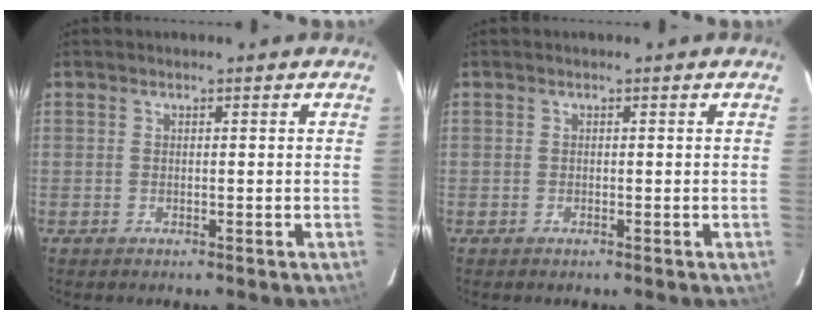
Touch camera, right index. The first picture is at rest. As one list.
[{"total": 0.0}]